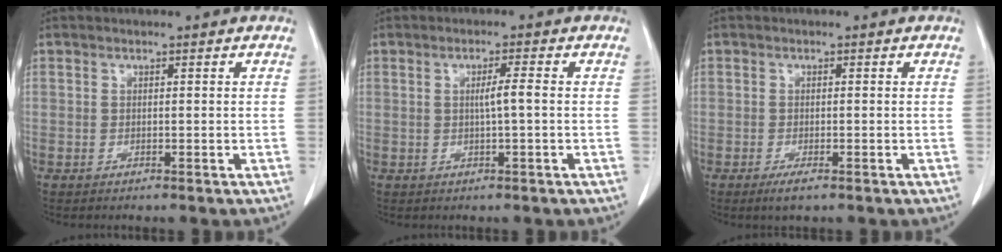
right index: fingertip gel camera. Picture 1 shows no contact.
{"total": 2.5, "force": [0.0, -0.3, 2.5], "torque": [-0.043, 0.000, 0.000]}
{"total": 2.0, "force": [-1.2, 0.4, 1.5], "torque": [-0.027, -0.004, -0.019]}